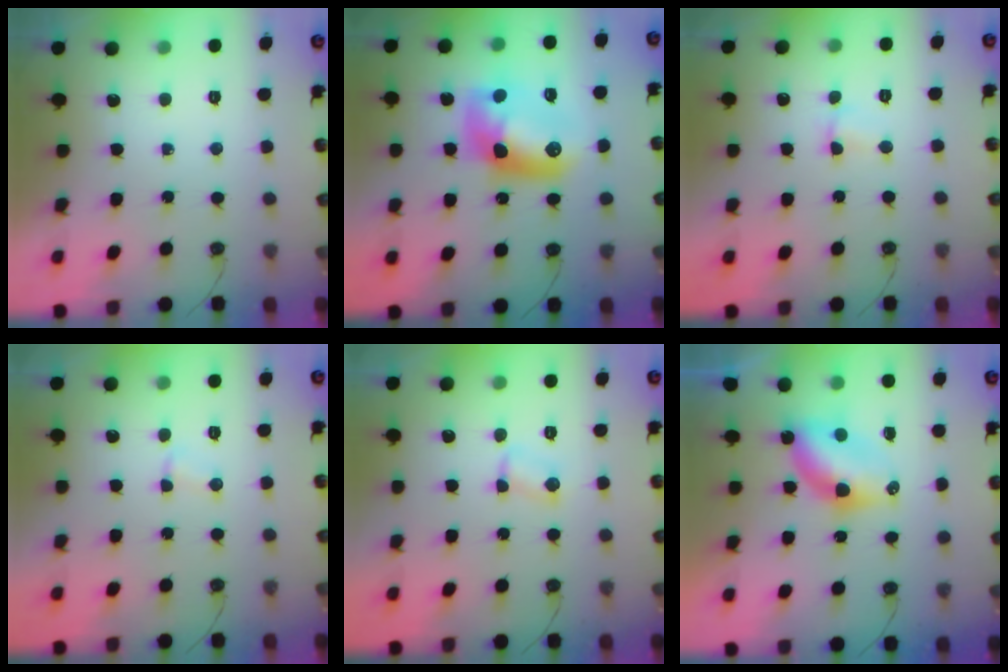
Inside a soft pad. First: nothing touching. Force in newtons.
{"total": 12.5, "press": 12.4, "slide": 1.1}
{"total": 1.8, "press": 1.7, "slide": 0.5}
{"total": 2.8, "press": 2.8, "slide": 0.3}
{"total": 2.4, "press": 2.4, "slide": 0.4}
{"total": 6.9, "press": 6.9, "slide": 0.6}